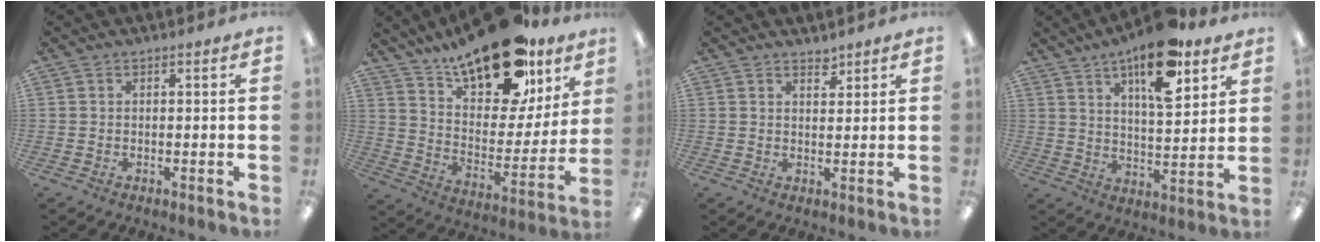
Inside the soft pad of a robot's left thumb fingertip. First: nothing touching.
{"total": 24.7, "force": [17.9, 10.4, 13.4], "torque": [-0.205, -0.109, 0.306]}
{"total": 2.4, "force": [2.2, 0.8, 0.5], "torque": [0.004, -0.017, 0.039]}
{"total": 15.8, "force": [10.0, 5.8, 10.8], "torque": [-0.164, -0.047, 0.164]}